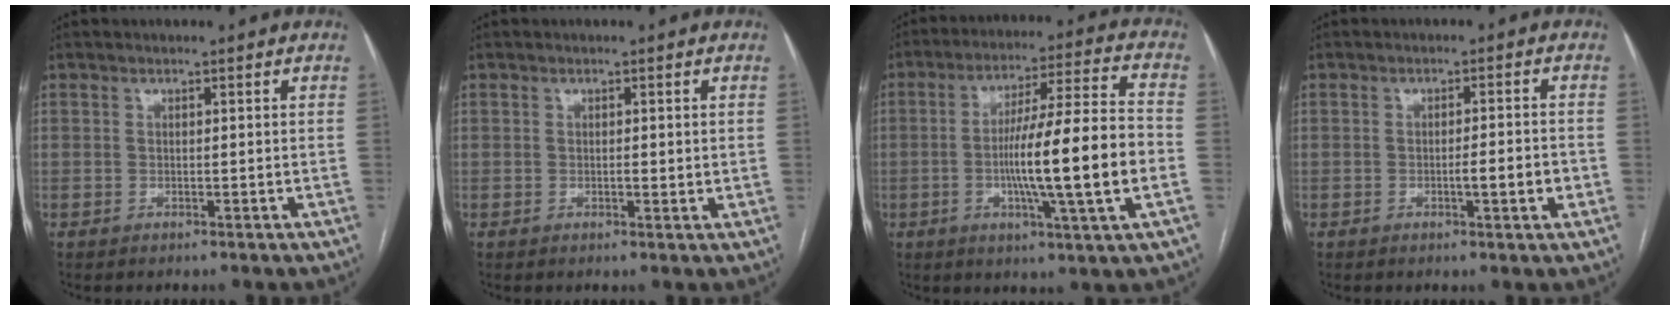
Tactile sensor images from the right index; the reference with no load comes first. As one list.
[{"total": 1.2, "force": [0.1, 0.5, 1.1], "torque": [-0.017, -0.002, 0.002]}, {"total": 17.0, "force": [-3.1, -0.1, 16.8], "torque": [-0.279, 0.002, -0.055]}, {"total": 4.0, "force": [-1.2, 0.4, 3.8], "torque": [-0.058, -0.001, -0.015]}]